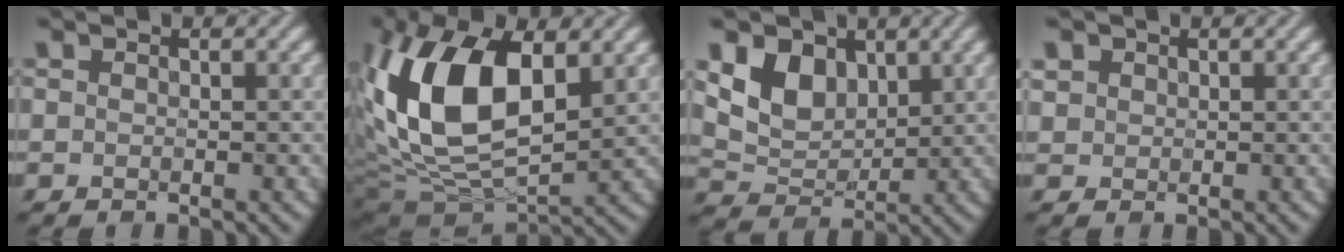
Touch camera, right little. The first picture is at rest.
{"total": 13.8, "force": [2.1, 7.4, 11.4], "torque": [-0.234, 0.007, 0.033]}
{"total": 4.8, "force": [1.9, 3.5, 2.7], "torque": [-0.062, -0.007, 0.030]}
{"total": 1.0, "force": [0.4, 0.9, -0.1], "torque": [-0.010, 0.000, 0.018]}